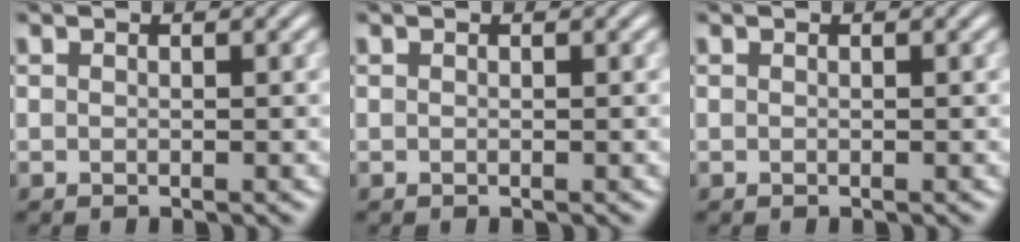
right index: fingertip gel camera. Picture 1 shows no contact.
{"total": 0.0}
{"total": 0.0}